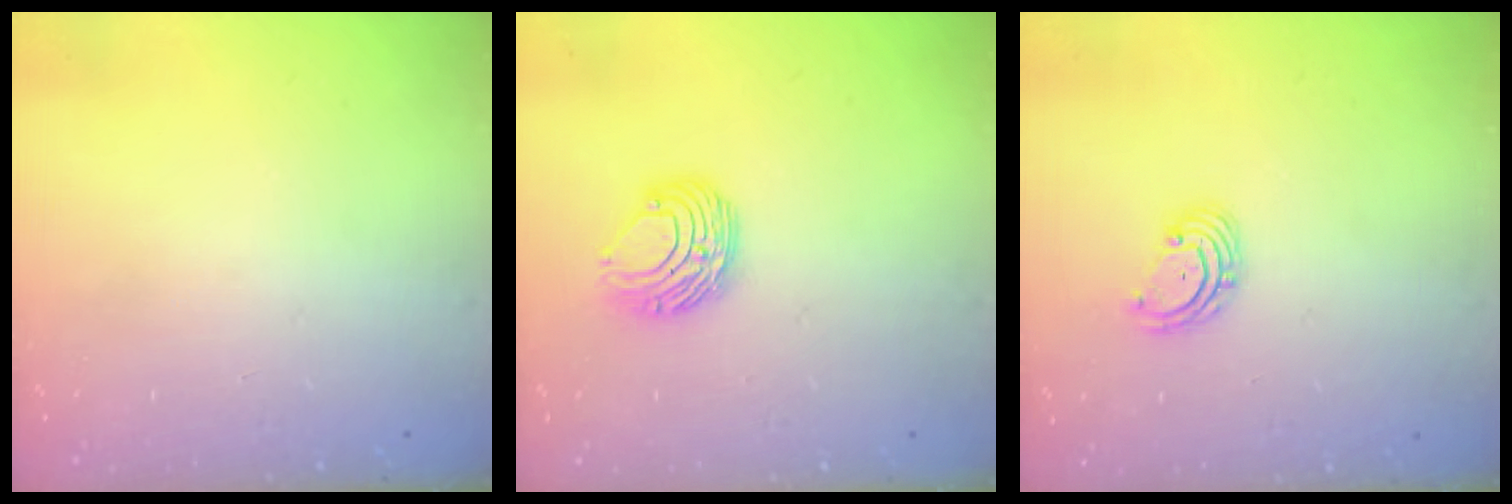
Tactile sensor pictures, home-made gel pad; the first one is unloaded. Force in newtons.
{"total": 8.7, "press": 8.6, "slide": 0.7}
{"total": 3.4, "press": 3.3, "slide": 0.5}